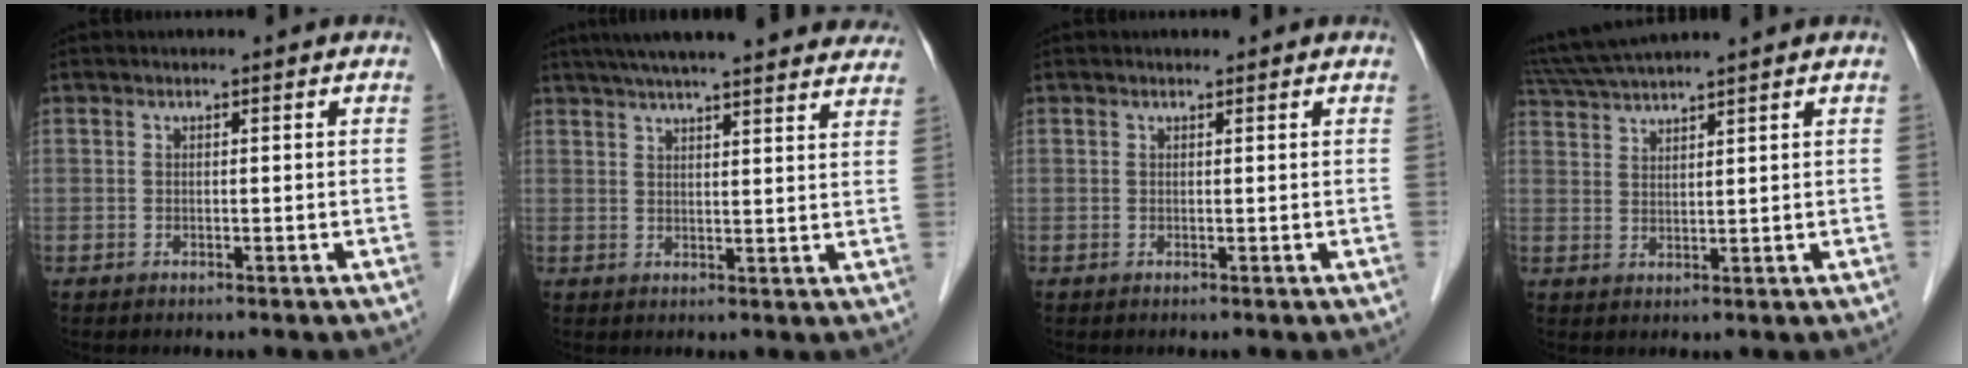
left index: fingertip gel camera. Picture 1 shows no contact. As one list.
[{"total": 26.3, "force": [23.2, 3.3, 11.8], "torque": [-0.185, 0.007, 0.289]}, {"total": 0.9, "force": [0.8, 0.3, 0.2], "torque": [-0.012, 0.009, 0.013]}, {"total": 8.7, "force": [7.8, -1.0, 3.8], "torque": [-0.073, 0.029, 0.136]}]